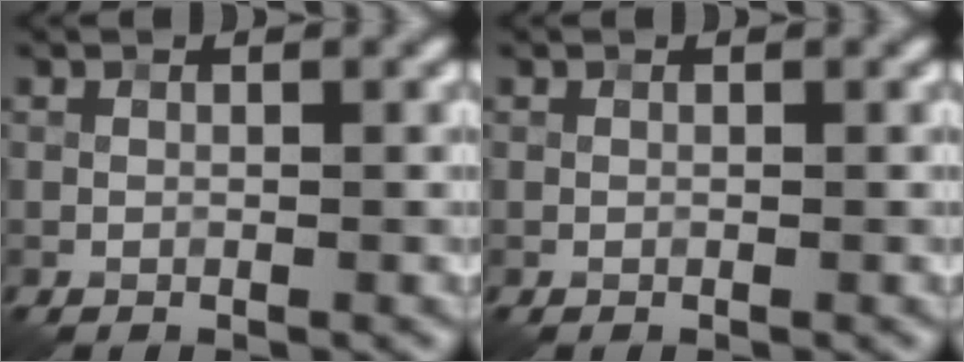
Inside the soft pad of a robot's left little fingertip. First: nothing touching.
{"total": 0.0}